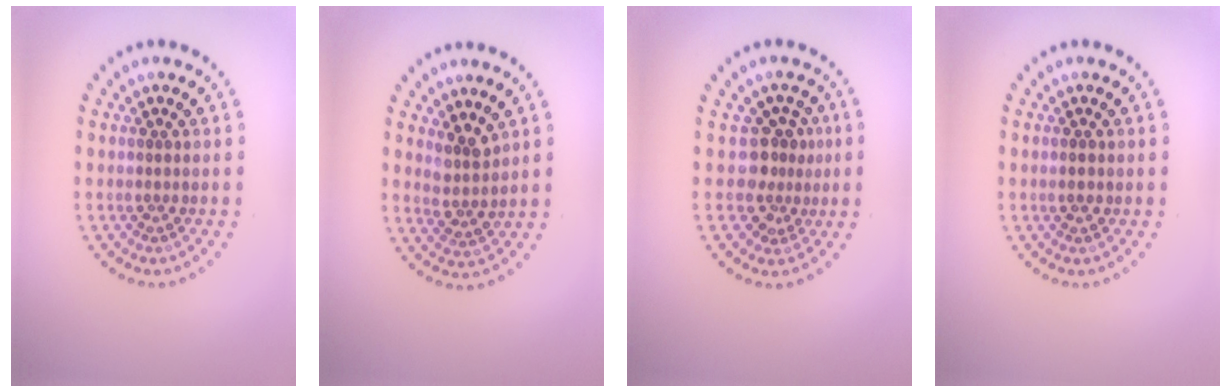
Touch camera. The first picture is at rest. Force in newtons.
{"total": 2.2, "press": 1.7, "slide": 1.4}
{"total": 2.7, "press": 2.1, "slide": 1.8}
{"total": 1.3, "press": 1.3, "slide": 0.1}